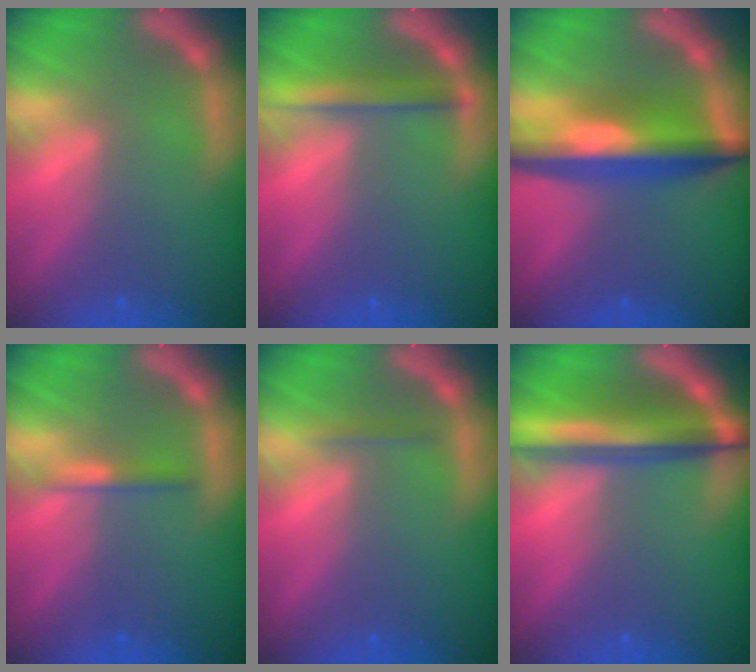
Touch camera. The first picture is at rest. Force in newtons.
{"total": 2.9}
{"total": 8.1}
{"total": 1.4}
{"total": 0.9}
{"total": 7.6}